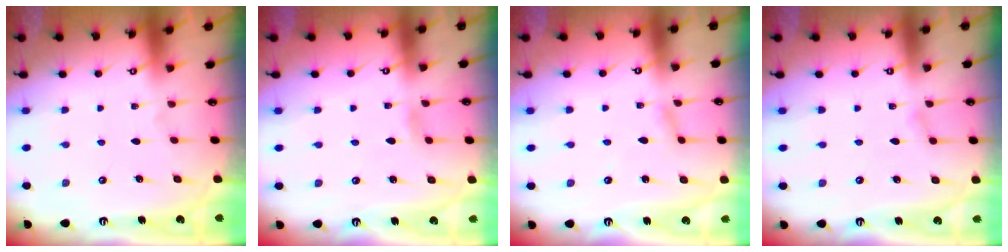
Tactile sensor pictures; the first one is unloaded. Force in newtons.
{"total": 2.5, "press": 2.4, "slide": 0.3}
{"total": 2.5, "press": 2.5, "slide": 0.1}
{"total": 2.8, "press": 2.8, "slide": 0.2}